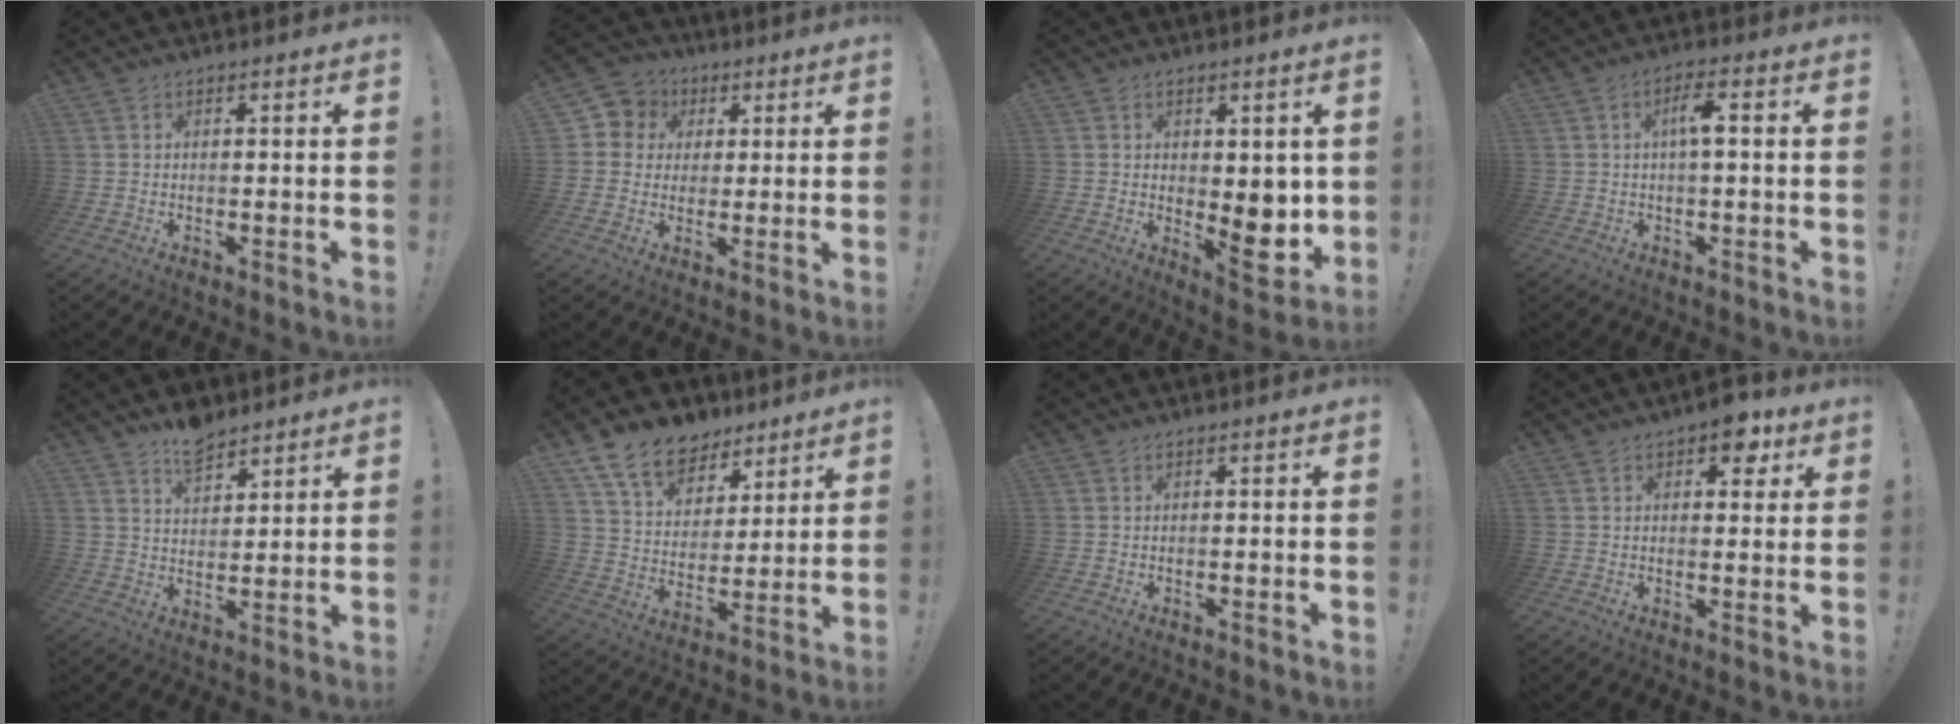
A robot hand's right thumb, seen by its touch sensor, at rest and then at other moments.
{"total": 7.4, "force": [1.4, 7.1, 1.6], "torque": [-0.024, -0.002, 0.034]}
{"total": 9.5, "force": [-0.5, 5.5, 7.7], "torque": [-0.063, -0.016, -0.002]}
{"total": 5.0, "force": [0.4, 1.1, 4.9], "torque": [-0.079, 0.007, -0.002]}
{"total": 7.5, "force": [6.1, 3.4, 2.7], "torque": [-0.037, -0.039, 0.113]}
{"total": 14.1, "force": [9.7, 8.7, 5.2], "torque": [-0.091, -0.062, 0.184]}
{"total": 0.0}
{"total": 6.8, "force": [3.8, 4.0, 3.9], "torque": [-0.033, -0.017, 0.064]}